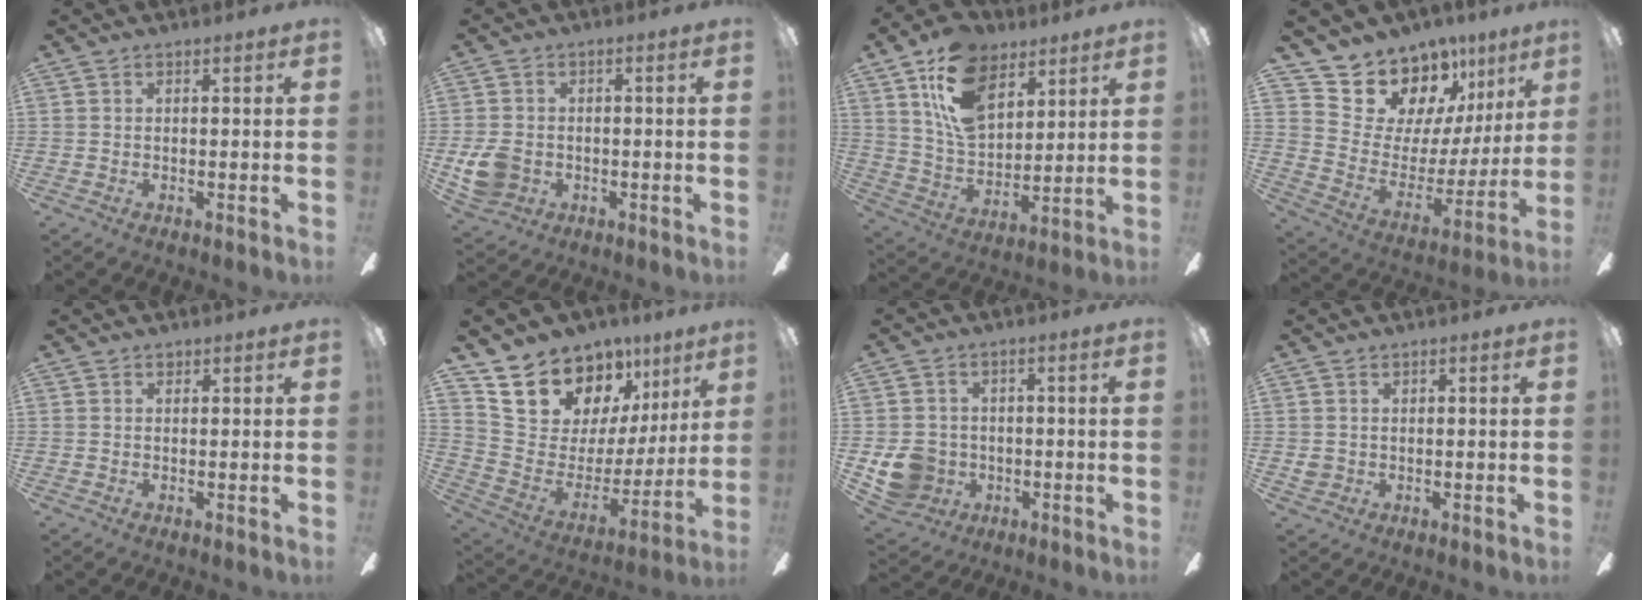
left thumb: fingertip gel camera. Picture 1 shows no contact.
{"total": 7.2, "force": [-1.4, 6.0, 3.8], "torque": [-0.082, 0.015, -0.025]}
{"total": 16.7, "force": [9.6, 10.1, 9.2], "torque": [-0.171, -0.026, 0.183]}
{"total": 15.8, "force": [13.0, 8.4, 3.2], "torque": [-0.074, -0.116, 0.248]}
{"total": 0.6, "force": [0.4, 0.4, 0.1], "torque": [-0.002, 0.001, 0.008]}
{"total": 18.3, "force": [12.8, 11.6, 6.0], "torque": [-0.107, -0.088, 0.250]}
{"total": 8.7, "force": [-1.7, 8.0, 3.0], "torque": [-0.074, 0.012, -0.027]}
{"total": 1.7, "force": [0.4, 1.6, 0.5], "torque": [-0.010, 0.003, 0.007]}